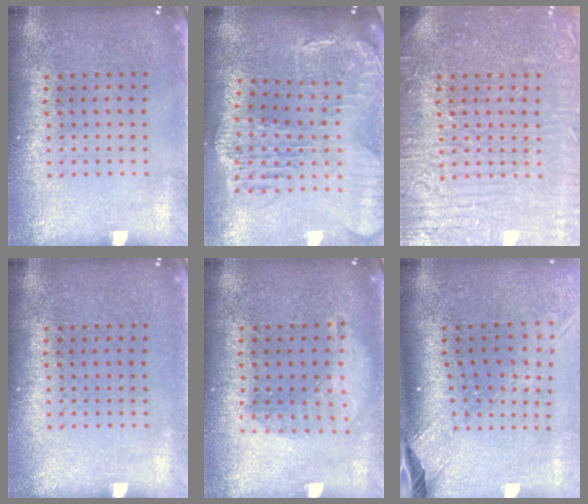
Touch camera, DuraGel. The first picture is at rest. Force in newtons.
{"total": 2.1, "press": 1.9, "slide": 0.9}
{"total": 6.2, "press": 6.1, "slide": 0.8}
{"total": 0.0}
{"total": 1.3, "press": 1.3, "slide": 0.4}
{"total": 2.6, "press": 1.8, "slide": 1.8}